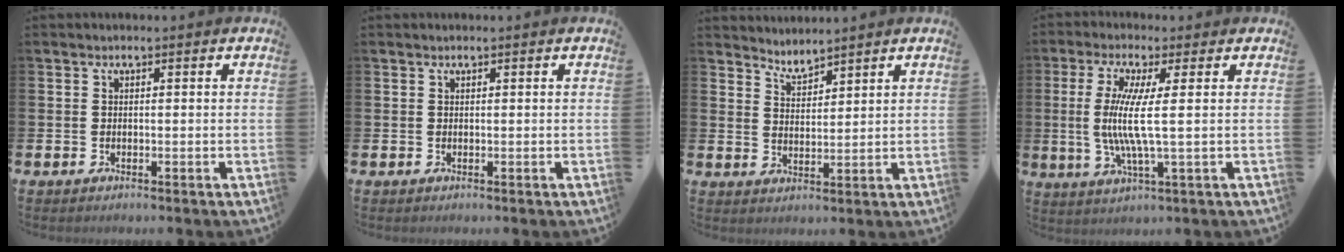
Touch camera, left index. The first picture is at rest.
{"total": 0.0}
{"total": 3.4, "force": [3.4, 0.1, -0.1], "torque": [-0.009, -0.019, 0.064]}
{"total": 7.6, "force": [0.7, 0.3, 7.6], "torque": [-0.148, -0.009, 0.006]}